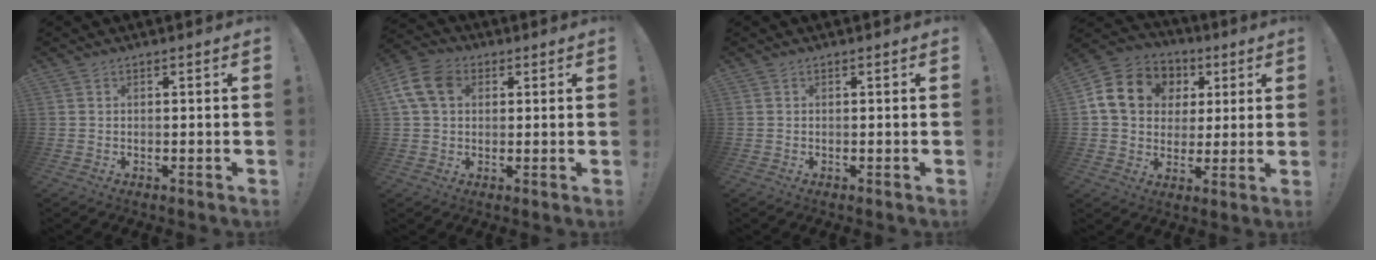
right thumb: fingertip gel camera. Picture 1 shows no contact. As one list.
[{"total": 11.2, "force": [3.4, 8.1, 6.9], "torque": [-0.143, 0.002, 0.069]}, {"total": 0.0}, {"total": 15.8, "force": [4.7, 12.9, 7.7], "torque": [-0.115, -0.001, 0.101]}]